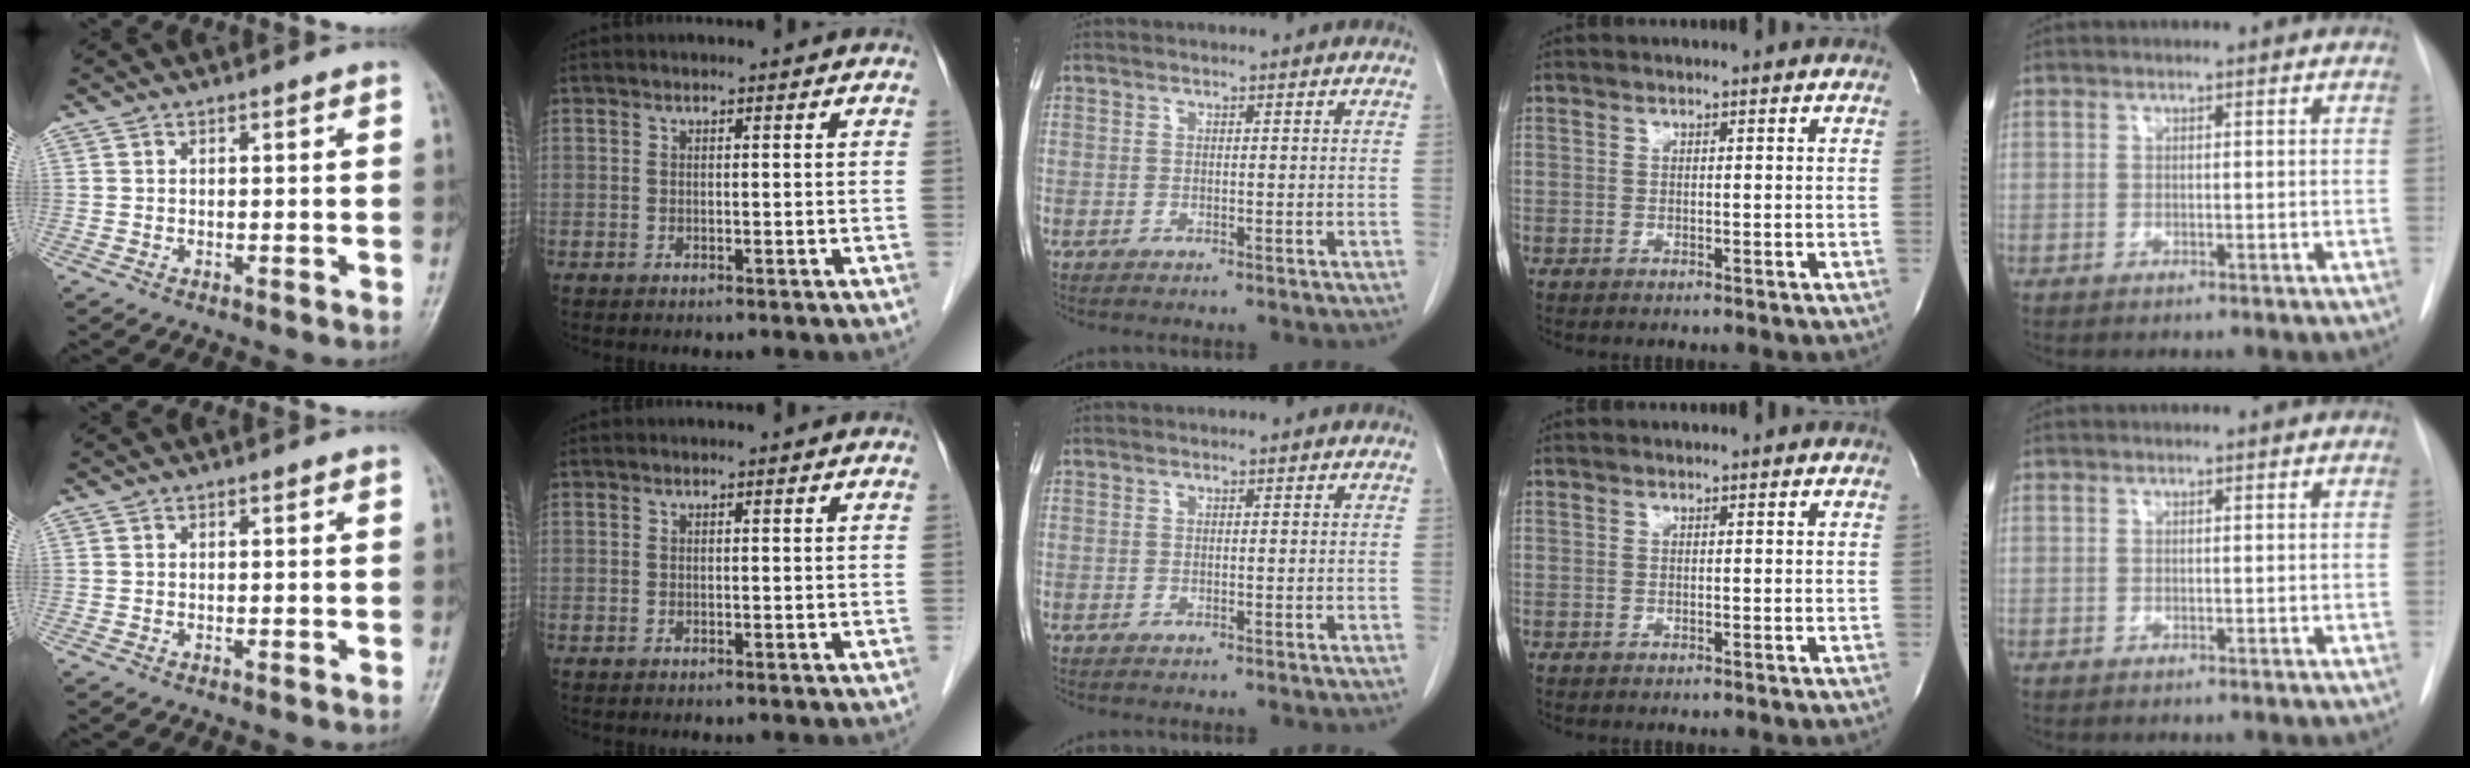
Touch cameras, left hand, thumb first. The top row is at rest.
{}